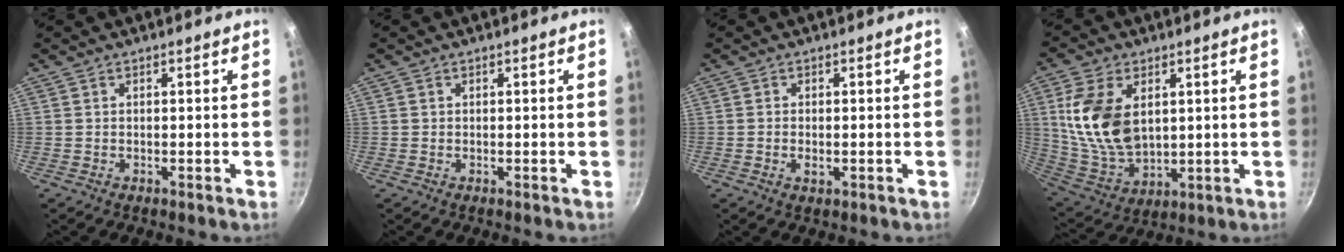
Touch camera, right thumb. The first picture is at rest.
{"total": 0.0}
{"total": 2.0, "force": [-0.4, 1.1, 1.6], "torque": [-0.030, -0.001, -0.008]}
{"total": 16.2, "force": [3.0, 10.6, 11.9], "torque": [-0.209, -0.019, 0.074]}